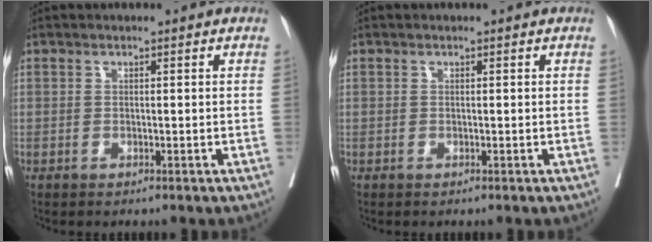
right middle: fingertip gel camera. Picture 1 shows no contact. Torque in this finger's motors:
{"motor_torque": [0.00, 0.00, 0.00, 0.00]}